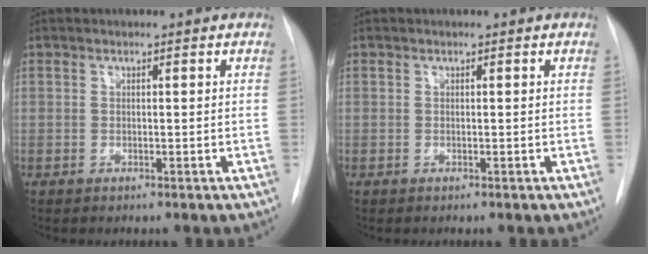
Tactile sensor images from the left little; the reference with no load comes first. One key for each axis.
{"total": 0.0}